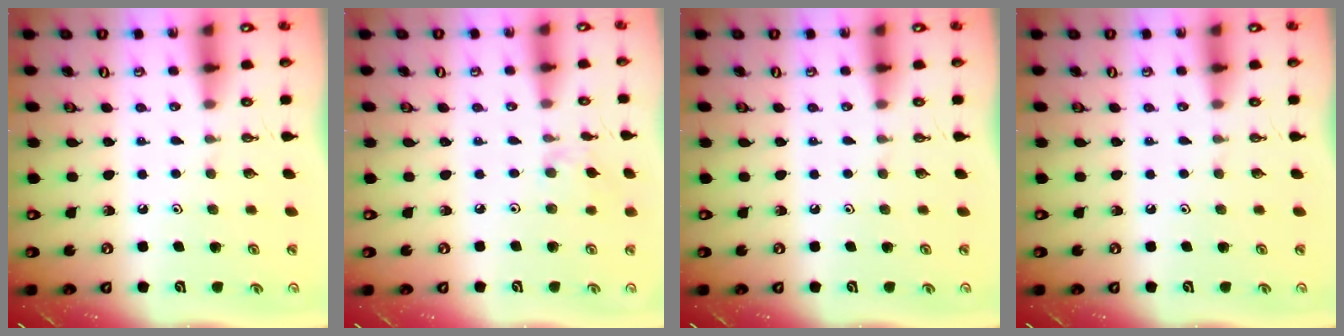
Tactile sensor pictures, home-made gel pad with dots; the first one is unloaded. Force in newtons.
{"total": 3.2, "press": 3.2, "slide": 0.5}
{"total": 0.0}
{"total": 0.0}